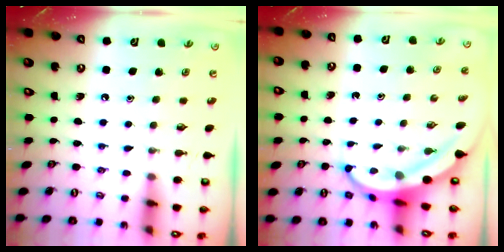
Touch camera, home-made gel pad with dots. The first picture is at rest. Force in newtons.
{"total": 5.2, "press": 5.2, "slide": 0.8}